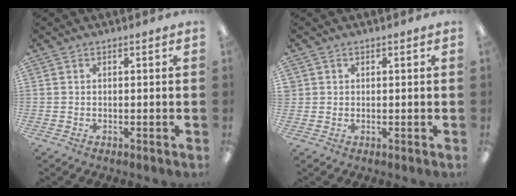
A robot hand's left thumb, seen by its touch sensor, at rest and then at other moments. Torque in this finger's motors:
{"motor_torque": [-0.12, 0.04, 0.18, -0.17, -0.02]}